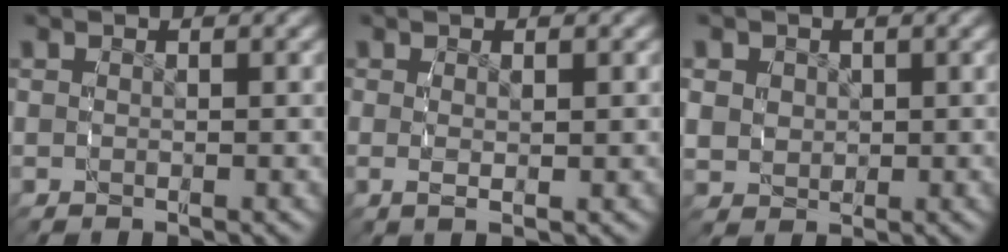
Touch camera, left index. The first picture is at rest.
{"total": 1.3, "force": [-0.1, 0.0, 1.3], "torque": [-0.030, -0.010, 0.006]}
{"total": 4.1, "force": [0.4, 3.7, 1.7], "torque": [-0.046, -0.017, 0.018]}